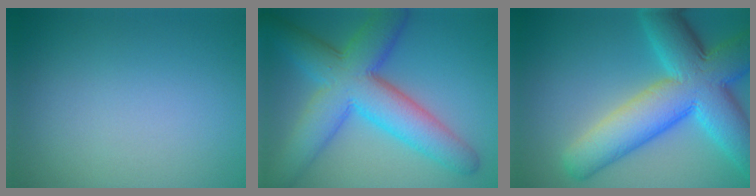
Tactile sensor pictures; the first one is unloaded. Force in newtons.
{"total": 9.6, "press": 9.6, "slide": 0.2}
{"total": 11.6, "press": 11.6, "slide": 0.4}